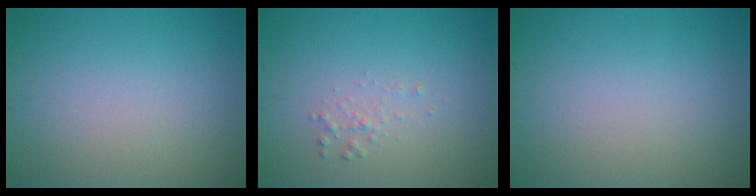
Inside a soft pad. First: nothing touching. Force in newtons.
{"total": 0.9, "press": 0.9, "slide": 0.0}
{"total": 0.0}